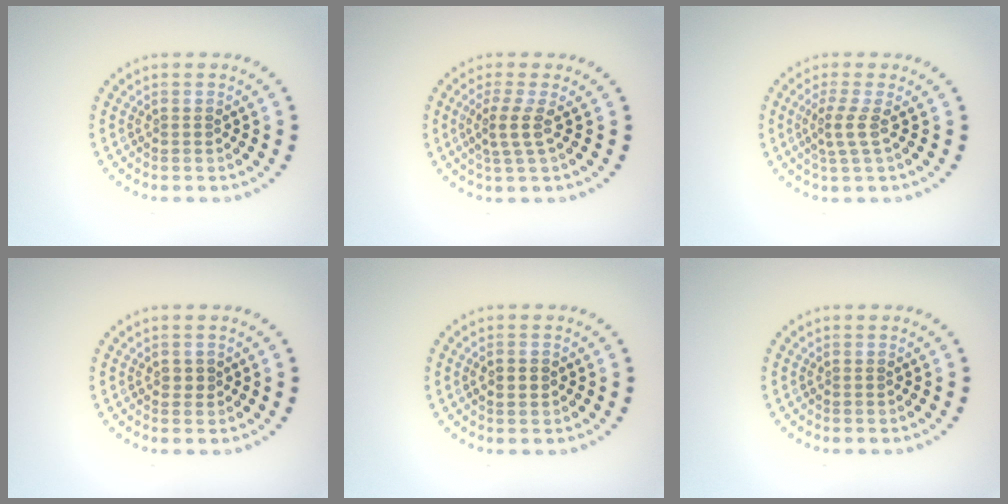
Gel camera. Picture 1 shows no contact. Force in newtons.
{"total": 2.1, "press": 1.6, "slide": 1.4}
{"total": 2.2, "press": 1.6, "slide": 1.5}
{"total": 0.9, "press": 0.9, "slide": 0.2}
{"total": 1.4, "press": 1.4, "slide": 0.0}
{"total": 0.0}